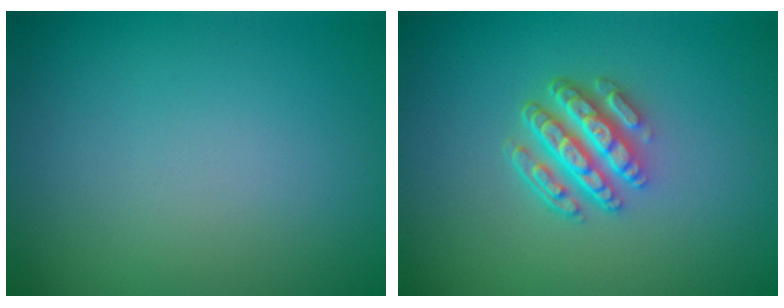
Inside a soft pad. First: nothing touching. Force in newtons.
{"total": 4.8, "press": 3.6, "slide": 3.2}